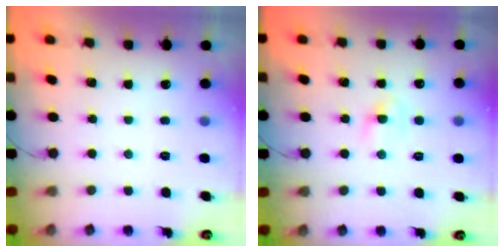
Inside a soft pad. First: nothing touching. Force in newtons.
{"total": 2.7, "press": 2.5, "slide": 1.0}